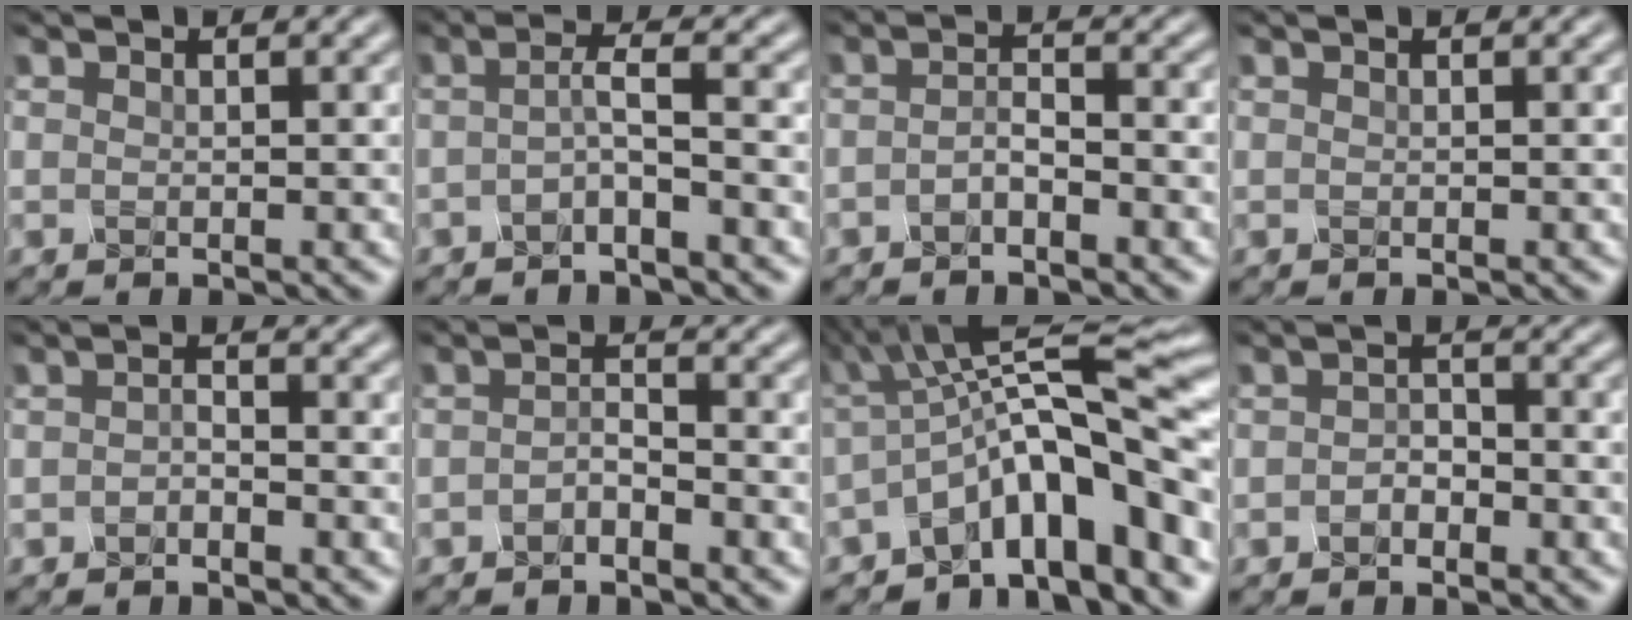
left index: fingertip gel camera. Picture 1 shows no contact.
{"total": 2.3, "force": [-1.4, 0.1, 1.8], "torque": [-0.039, 0.003, -0.032]}
{"total": 1.9, "force": [-1.7, 0.4, 0.9], "torque": [-0.020, 0.005, -0.037]}
{"total": 0.0}
{"total": 1.5, "force": [-1.3, 0.4, 0.6], "torque": [-0.013, 0.001, -0.029]}
{"total": 1.8, "force": [-1.7, 0.4, 0.6], "torque": [-0.014, 0.004, -0.037]}
{"total": 10.9, "force": [-3.3, 3.1, 9.9], "torque": [-0.127, 0.018, -0.073]}
{"total": 1.9, "force": [-1.5, 1.0, 0.7], "torque": [-0.013, 0.002, -0.033]}